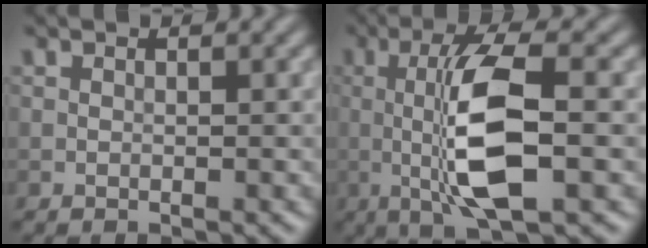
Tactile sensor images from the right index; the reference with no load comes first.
{"total": 8.1, "force": [-0.9, 2.2, 7.8], "torque": [-0.144, 0.002, -0.017]}